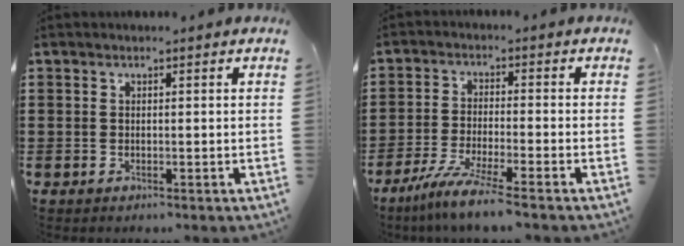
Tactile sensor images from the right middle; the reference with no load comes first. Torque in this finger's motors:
{"motor_torque": [1.69, -0.45, 0.19, 0.11]}